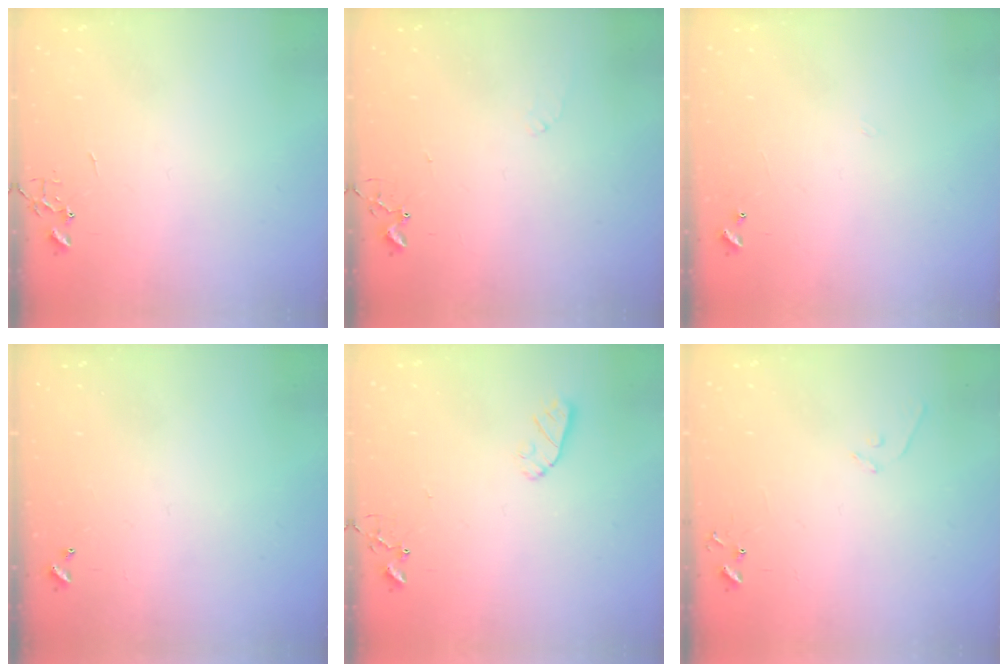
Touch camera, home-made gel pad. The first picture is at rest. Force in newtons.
{"total": 5.5, "press": 5.5, "slide": 0.8}
{"total": 3.8, "press": 3.8, "slide": 0.5}
{"total": 0.0}
{"total": 6.0, "press": 6.0, "slide": 0.3}
{"total": 5.3, "press": 5.3, "slide": 0.4}